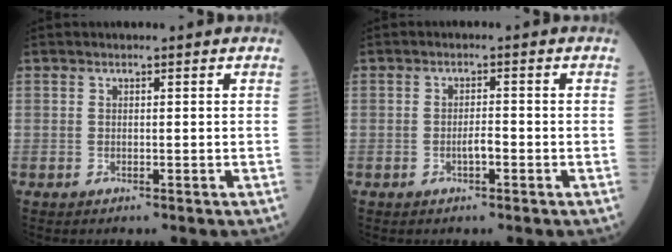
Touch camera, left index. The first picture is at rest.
{"total": 1.8, "force": [-0.7, 0.4, 1.6], "torque": [-0.027, 0.003, -0.013]}